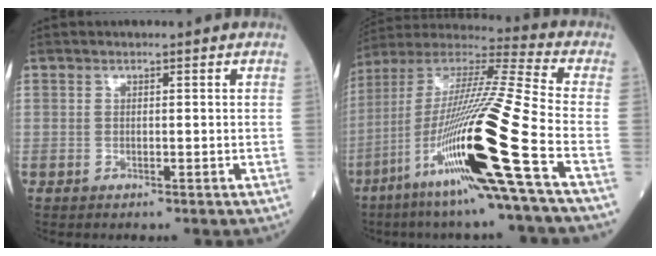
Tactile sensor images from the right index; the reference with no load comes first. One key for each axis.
{"total": 24.1, "fx": -9.8, "fy": -1.4, "fz": 22.0, "tx": -0.425, "ty": -0.040, "tz": -0.190}